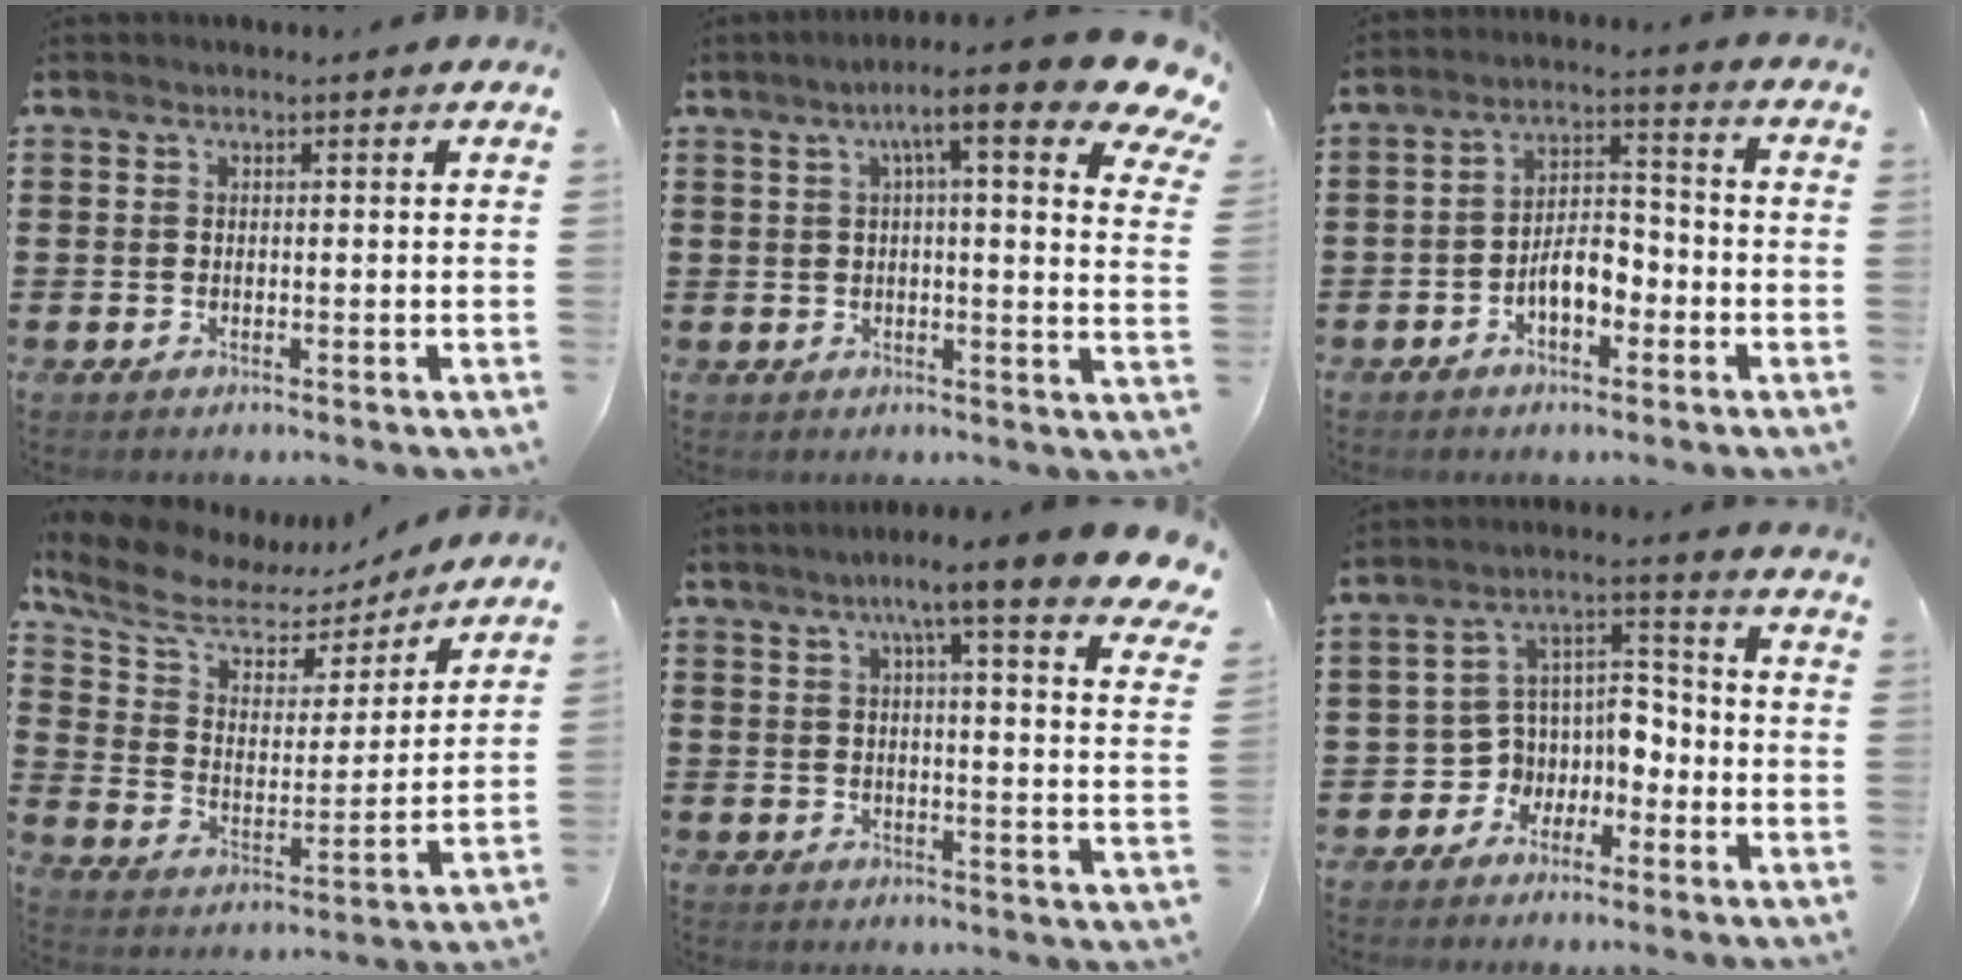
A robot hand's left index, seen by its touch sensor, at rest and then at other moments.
{"total": 10.6, "force": [6.0, 1.3, 8.6], "torque": [-0.141, -0.020, 0.093]}
{"total": 5.7, "force": [-3.0, 2.8, 4.0], "torque": [-0.068, 0.009, -0.059]}
{"total": 8.9, "force": [6.9, 3.9, 4.2], "torque": [-0.117, -0.028, 0.119]}
{"total": 8.2, "force": [5.7, 0.1, 5.9], "torque": [-0.109, -0.022, 0.089]}
{"total": 5.5, "force": [-2.9, 4.6, 0.8], "torque": [-0.031, 0.000, -0.057]}